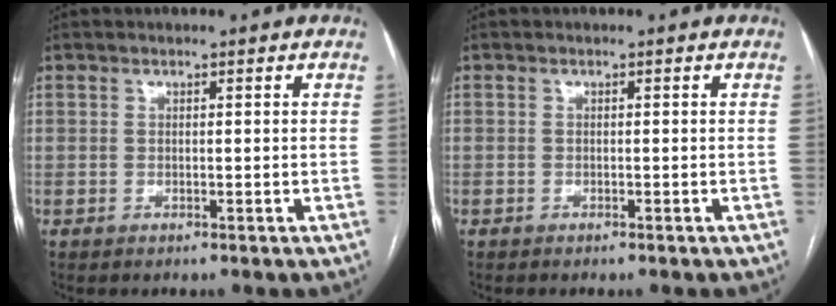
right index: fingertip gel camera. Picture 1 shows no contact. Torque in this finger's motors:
{"motor_torque": [0.03, -0.33, -0.49, -0.09]}